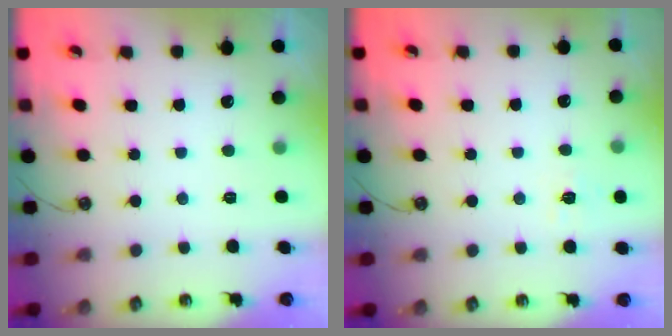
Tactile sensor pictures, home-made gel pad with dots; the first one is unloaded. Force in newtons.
{"total": 6.3, "press": 6.3, "slide": 0.5}